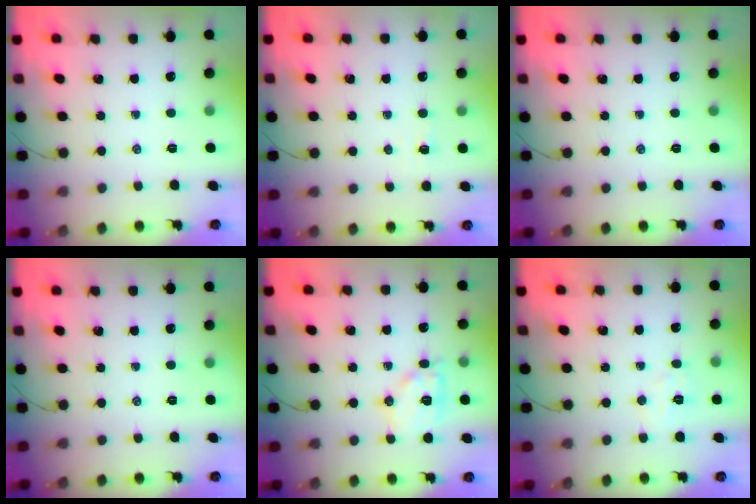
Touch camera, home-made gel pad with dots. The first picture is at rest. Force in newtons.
{"total": 1.2, "press": 1.1, "slide": 0.5}
{"total": 0.0}
{"total": 0.0}
{"total": 10.8, "press": 10.7, "slide": 0.9}
{"total": 5.2, "press": 5.1, "slide": 0.9}